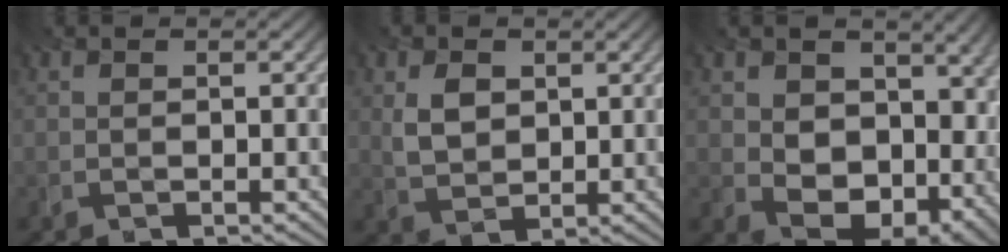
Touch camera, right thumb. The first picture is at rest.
{"total": 4.4, "force": [1.4, 3.1, 2.8], "torque": [-0.072, 0.002, 0.030]}
{"total": 12.6, "force": [1.9, 8.9, 8.6], "torque": [-0.158, -0.020, 0.040]}